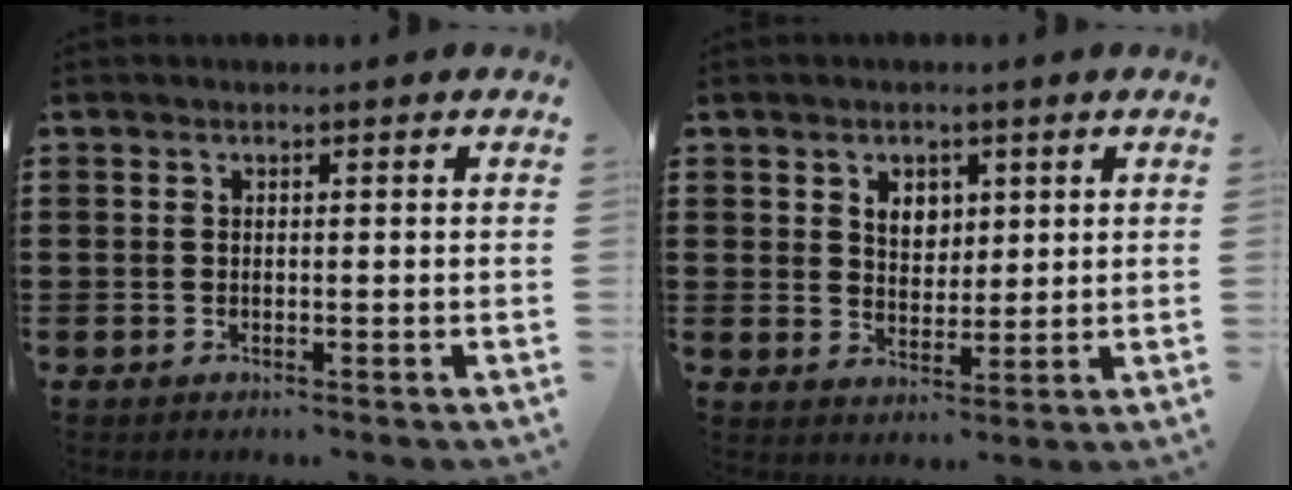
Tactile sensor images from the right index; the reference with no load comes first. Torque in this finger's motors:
{"motor_torque": [-0.02, 0.05, 0.09, 0.04]}